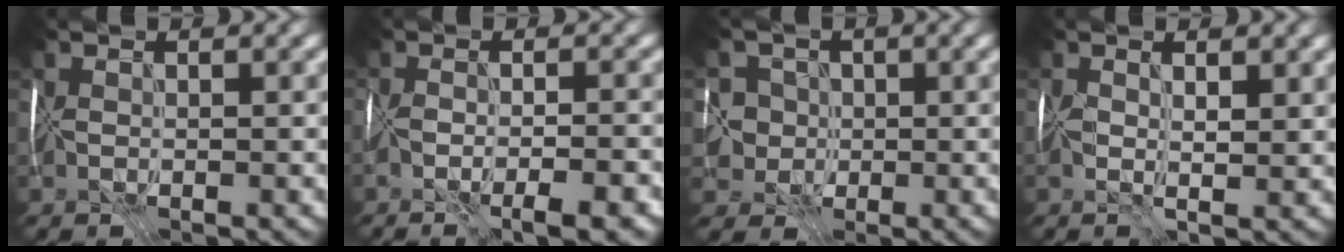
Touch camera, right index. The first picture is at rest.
{"total": 5.4, "force": [-3.4, 1.3, 4.0], "torque": [-0.053, 0.003, -0.047]}
{"total": 5.4, "force": [-0.2, 5.0, 2.0], "torque": [-0.027, 0.030, -0.029]}
{"total": 2.5, "force": [0.7, 1.0, 2.1], "torque": [-0.042, 0.001, 0.012]}